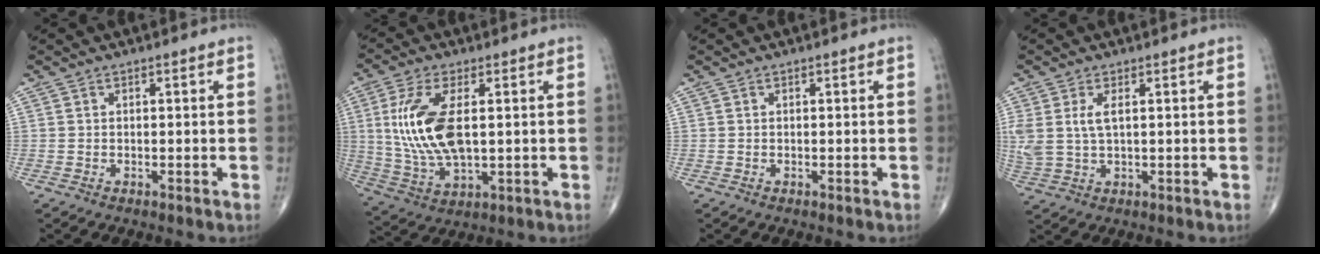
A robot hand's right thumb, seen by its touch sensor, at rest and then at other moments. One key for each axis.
{"total": 14.0, "fx": 1.8, "fy": 6.4, "fz": 12.3, "tx": -0.261, "ty": -0.007, "tz": 0.046}
{"total": 0.0}
{"total": 5.8, "fx": 1.4, "fy": 2.8, "fz": 4.8, "tx": -0.121, "ty": 0.005, "tz": 0.037}